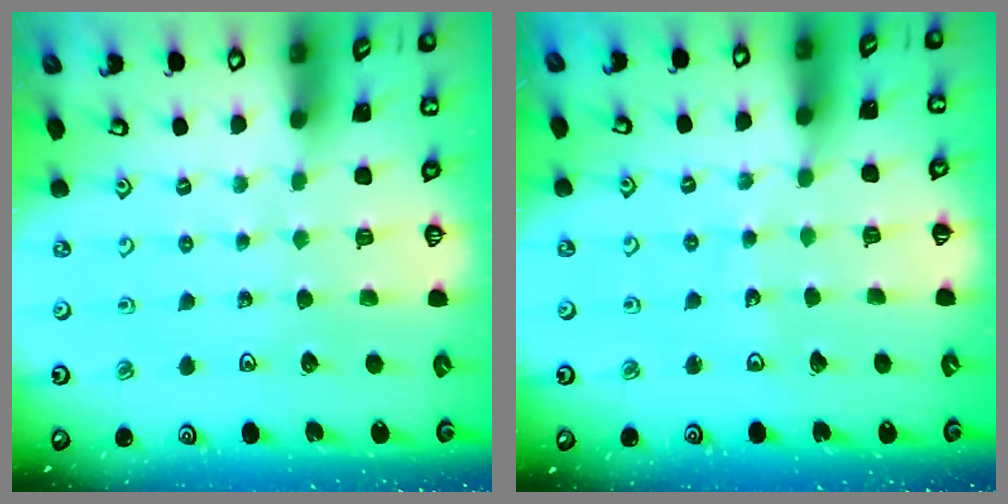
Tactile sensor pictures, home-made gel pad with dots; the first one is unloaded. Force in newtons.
{"total": 3.5, "press": 3.4, "slide": 0.6}